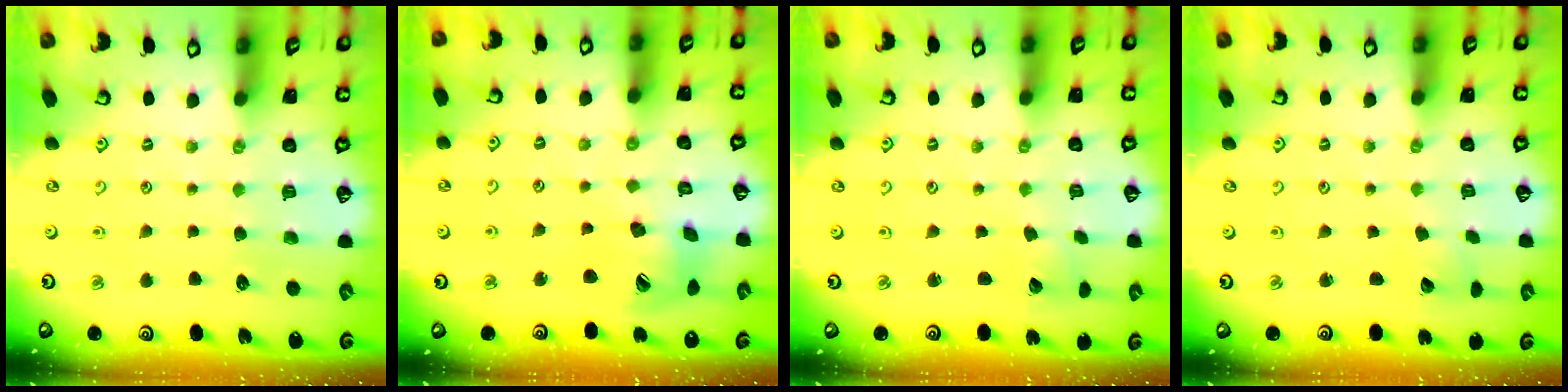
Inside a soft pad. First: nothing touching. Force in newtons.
{"total": 15.5, "press": 15.2, "slide": 2.5}
{"total": 2.5, "press": 2.5, "slide": 0.1}
{"total": 2.9, "press": 2.9, "slide": 0.1}